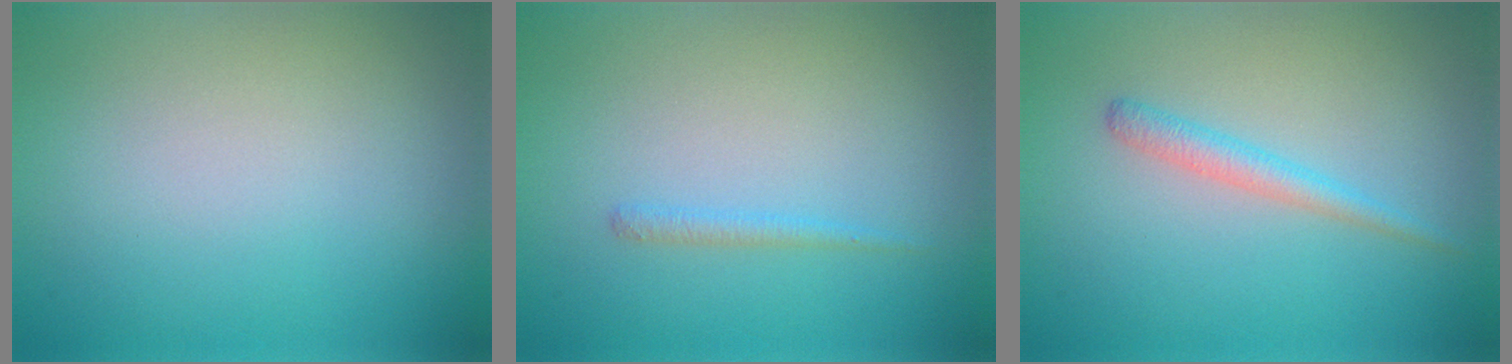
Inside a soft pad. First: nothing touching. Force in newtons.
{"total": 0.9, "press": 0.9, "slide": 0.1}
{"total": 1.8, "press": 1.8, "slide": 0.0}